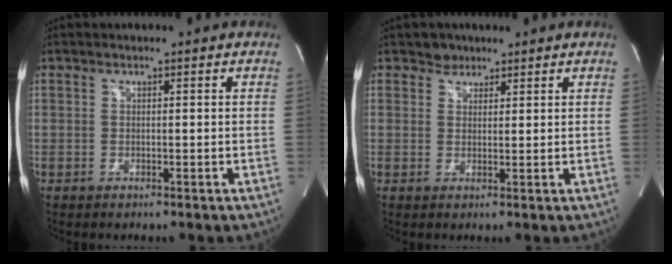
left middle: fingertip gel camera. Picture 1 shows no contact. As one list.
[{"total": 2.1, "force": [1.6, 1.4, -0.1], "torque": [0.003, -0.001, 0.022]}]